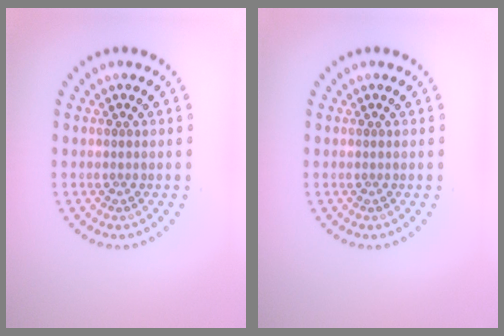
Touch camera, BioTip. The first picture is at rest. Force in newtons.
{"total": 0.0}